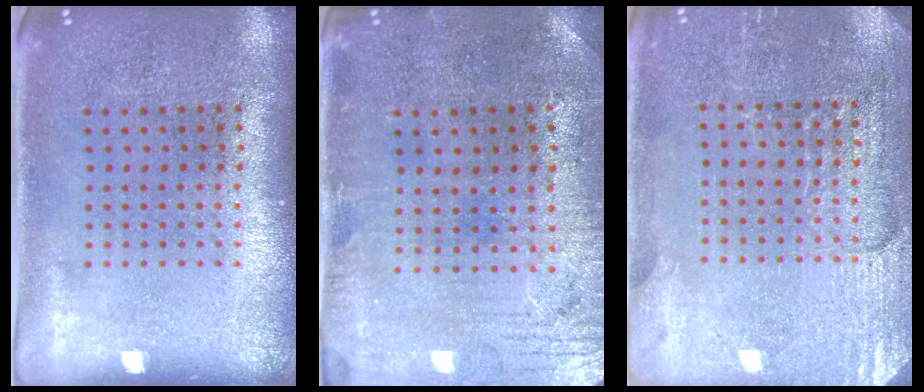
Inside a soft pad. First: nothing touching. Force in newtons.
{"total": 0.7, "press": 0.5, "slide": 0.5}
{"total": 2.9, "press": 2.9, "slide": 0.3}